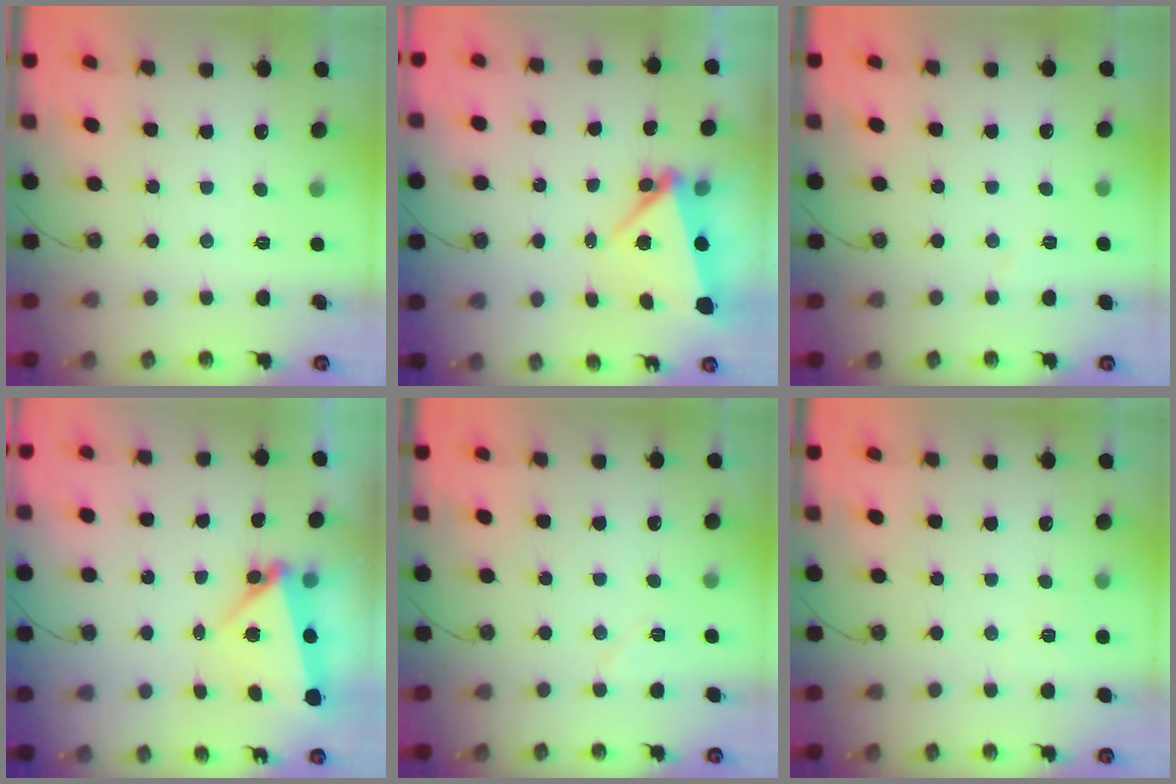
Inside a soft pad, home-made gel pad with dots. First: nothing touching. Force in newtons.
{"total": 5.4, "press": 5.3, "slide": 0.8}
{"total": 3.1, "press": 2.7, "slide": 1.5}
{"total": 10.5, "press": 4.6, "slide": 9.4}
{"total": 6.2, "press": 5.7, "slide": 2.5}
{"total": 3.7, "press": 2.6, "slide": 2.6}